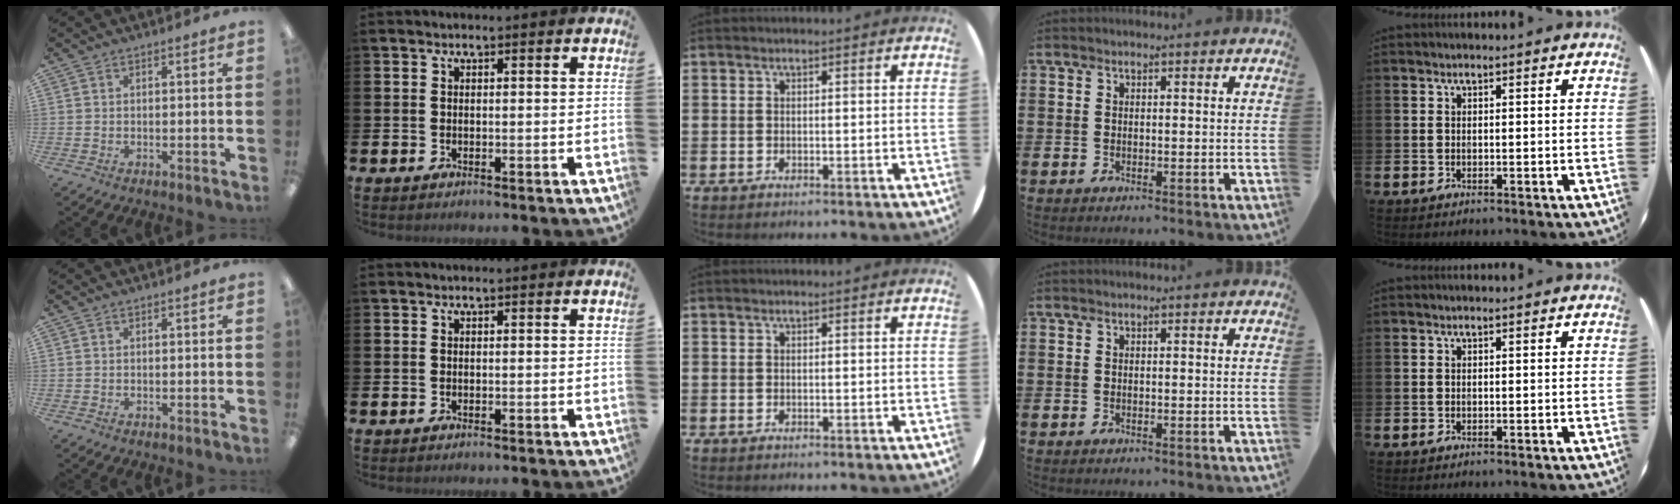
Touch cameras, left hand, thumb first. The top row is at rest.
{}